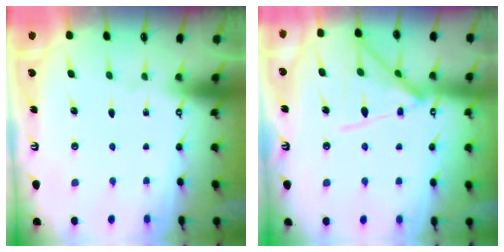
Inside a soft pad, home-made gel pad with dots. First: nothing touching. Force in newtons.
{"total": 13.8, "press": 13.7, "slide": 1.1}